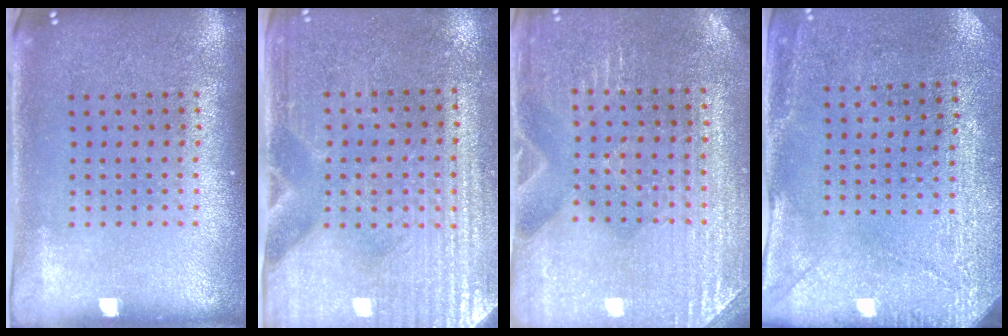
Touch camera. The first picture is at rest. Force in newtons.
{"total": 3.6, "press": 3.2, "slide": 1.5}
{"total": 3.1, "press": 3.1, "slide": 0.4}
{"total": 2.9, "press": 2.4, "slide": 1.6}